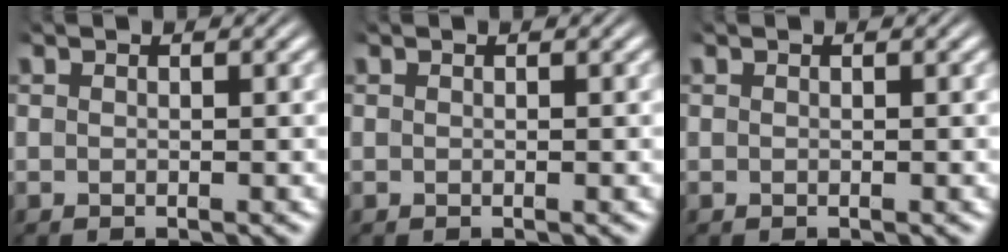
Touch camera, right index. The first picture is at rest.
{"total": 0.0}
{"total": 0.0}